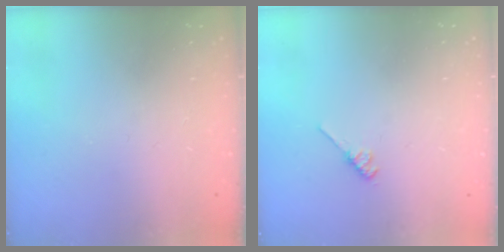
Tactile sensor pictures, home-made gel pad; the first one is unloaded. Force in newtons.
{"total": 3.3, "press": 3.2, "slide": 0.5}